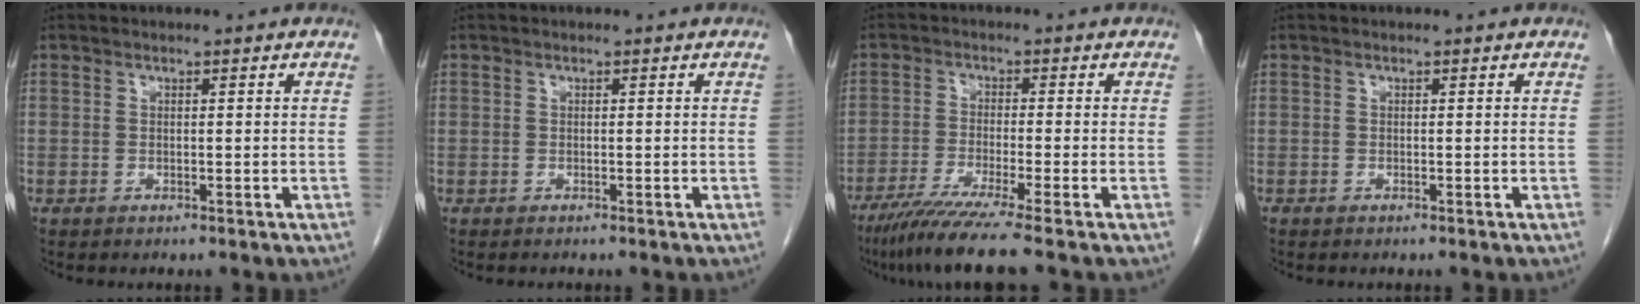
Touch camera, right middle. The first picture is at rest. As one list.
[{"total": 0.0}, {"total": 8.6, "force": [-6.5, -1.3, 5.4], "torque": [-0.089, -0.030, -0.111]}, {"total": 0.0}]